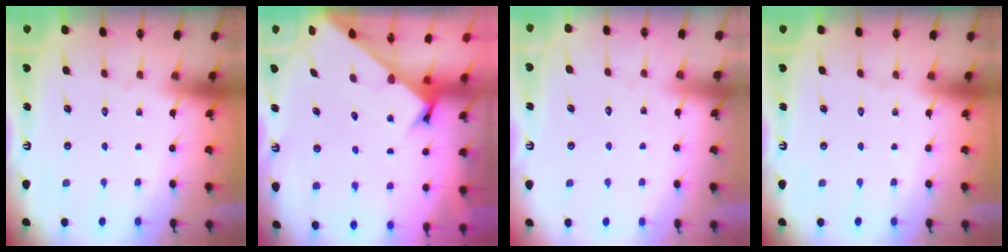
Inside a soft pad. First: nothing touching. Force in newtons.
{"total": 2.5, "press": 2.4, "slide": 0.2}
{"total": 3.7, "press": 3.7, "slide": 0.2}
{"total": 0.0}